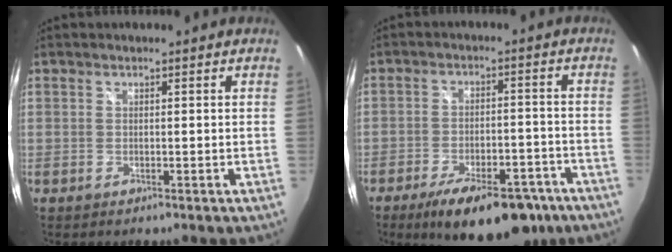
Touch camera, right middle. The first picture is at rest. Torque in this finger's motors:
{"motor_torque": [1.37, -0.77, 0.79, 0.21]}